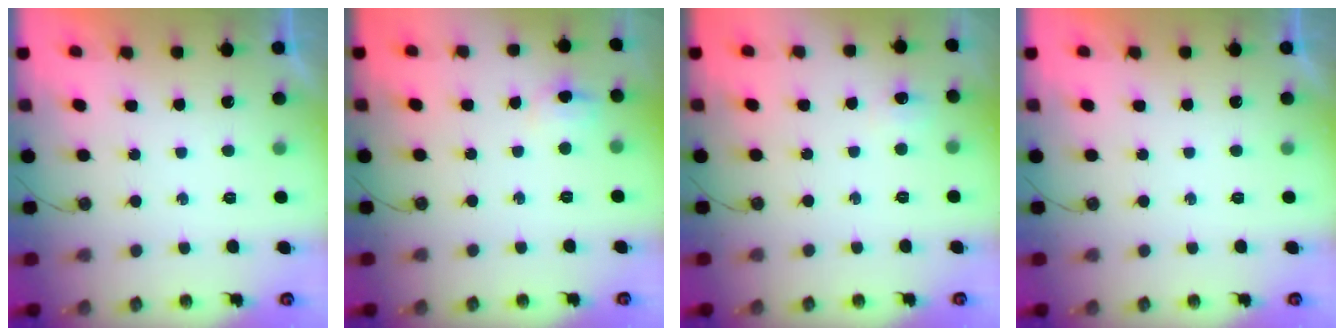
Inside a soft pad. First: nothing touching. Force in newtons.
{"total": 3.9, "press": 3.7, "slide": 1.1}
{"total": 5.6, "press": 5.6, "slide": 0.8}
{"total": 0.0}